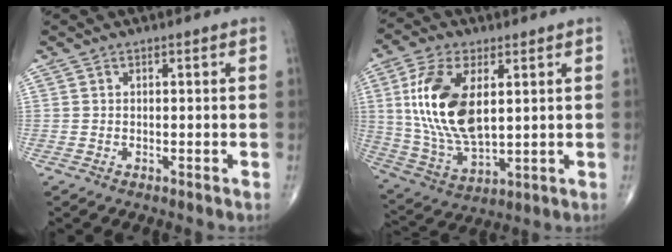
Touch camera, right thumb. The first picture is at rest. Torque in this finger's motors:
{"motor_torque": [0.76, 2.70, 1.62, 0.50, 0.54]}